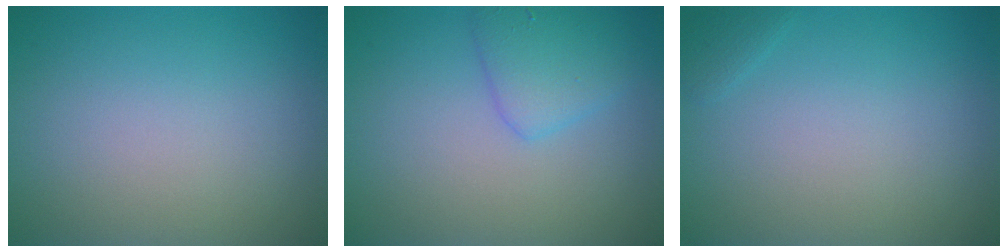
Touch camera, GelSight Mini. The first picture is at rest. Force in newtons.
{"total": 2.6, "press": 2.6, "slide": 0.2}
{"total": 0.7, "press": 0.7, "slide": 0.1}